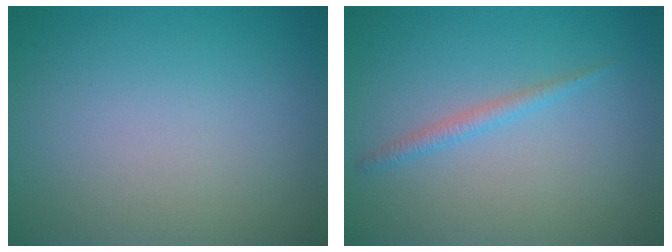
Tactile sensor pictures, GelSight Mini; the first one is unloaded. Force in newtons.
{"total": 1.2, "press": 1.2, "slide": 0.0}